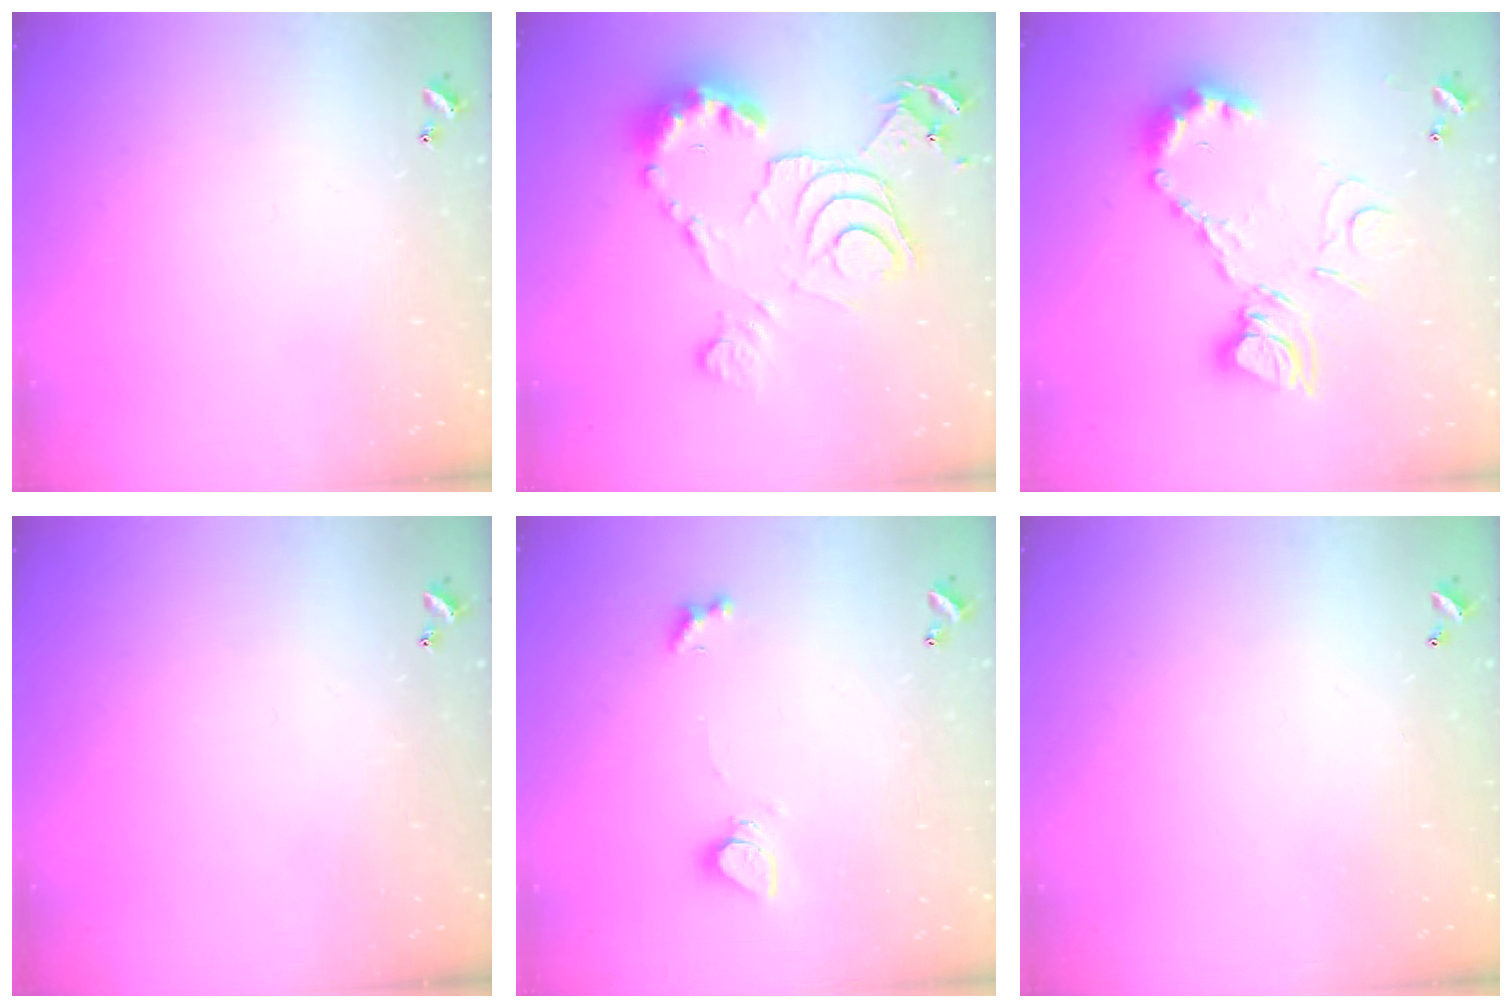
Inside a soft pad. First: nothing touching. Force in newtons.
{"total": 15.2, "press": 15.1, "slide": 1.6}
{"total": 14.6, "press": 14.4, "slide": 1.8}
{"total": 0.0}
{"total": 1.0, "press": 0.9, "slide": 0.4}
{"total": 2.9, "press": 2.9, "slide": 0.1}